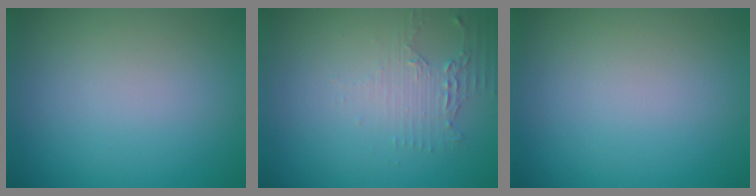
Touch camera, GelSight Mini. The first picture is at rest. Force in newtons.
{"total": 2.1, "press": 1.6, "slide": 1.4}
{"total": 0.0}